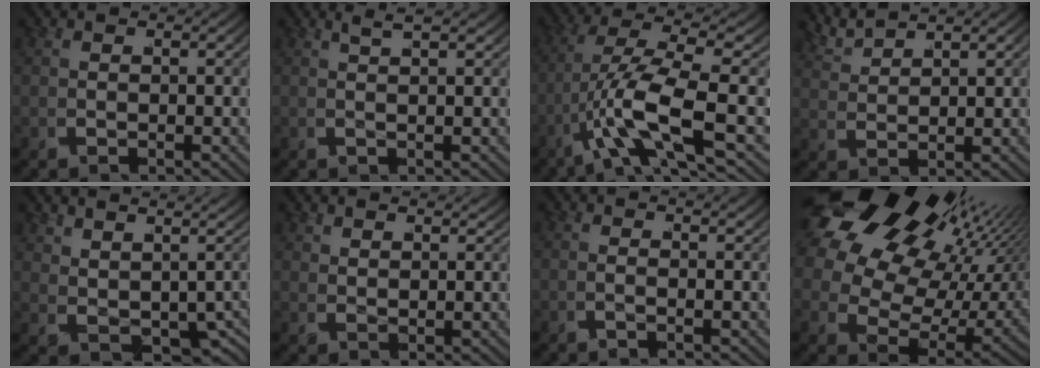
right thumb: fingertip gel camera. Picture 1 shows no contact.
{"total": 2.3, "force": [1.7, 0.2, 1.6], "torque": [-0.012, 0.014, 0.021]}
{"total": 6.7, "force": [-1.8, 1.9, 6.2], "torque": [-0.149, -0.018, -0.025]}
{"total": 2.5, "force": [2.4, 0.1, 0.5], "torque": [-0.011, 0.008, 0.047]}
{"total": 5.2, "force": [0.2, 3.8, 3.6], "torque": [-0.064, -0.031, 0.017]}
{"total": 2.3, "force": [2.3, 0.2, 0.3], "torque": [0.005, 0.005, 0.040]}
{"total": 0.8, "force": [0.4, -0.2, 0.7], "torque": [-0.008, 0.004, -0.001]}
{"total": 19.2, "force": [6.5, 12.7, 12.9], "torque": [-0.236, 0.009, 0.086]}